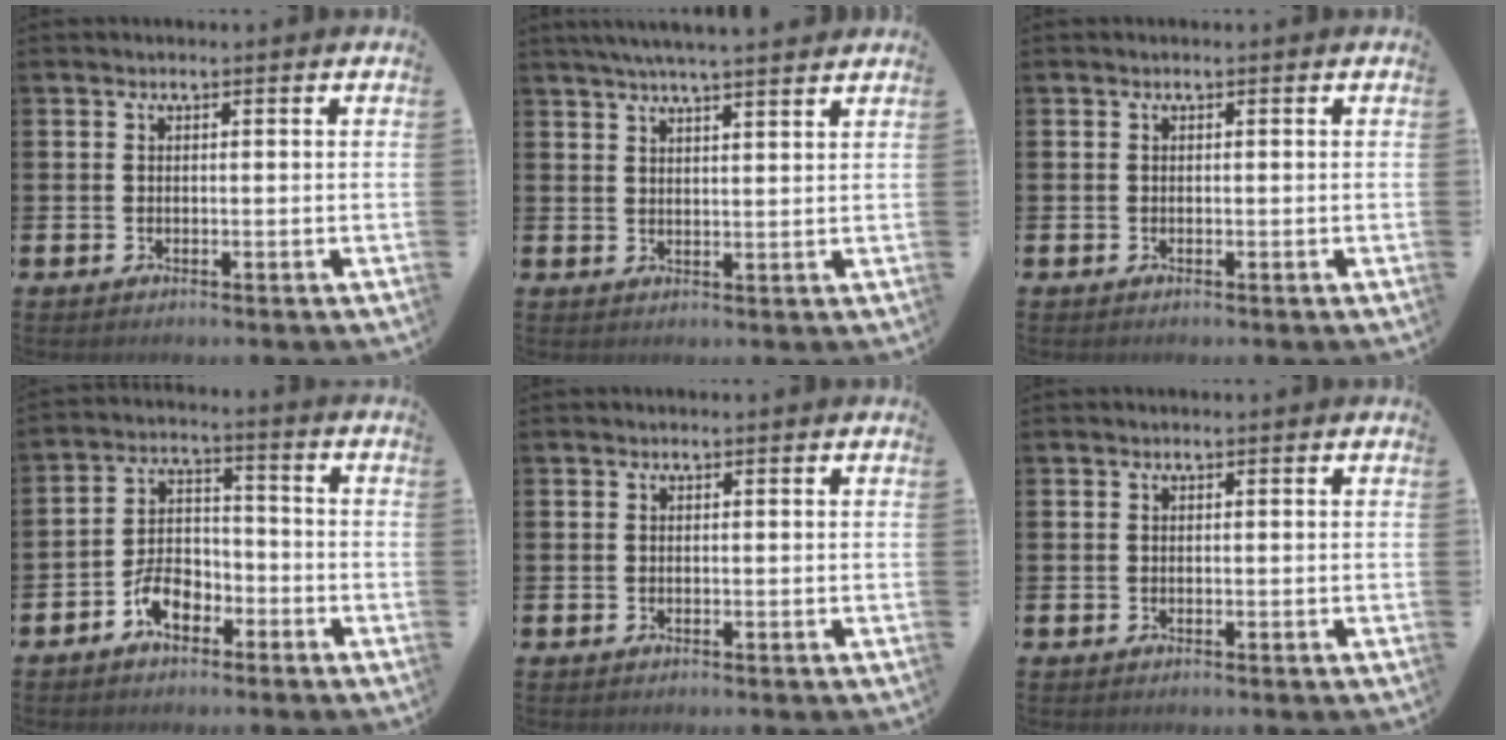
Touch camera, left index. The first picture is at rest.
{"total": 5.0, "force": [4.7, -0.2, 1.7], "torque": [-0.040, -0.012, 0.084]}
{"total": 0.0}
{"total": 5.8, "force": [-3.5, 3.5, 3.0], "torque": [-0.059, 0.019, -0.069]}
{"total": 0.0}
{"total": 0.0}